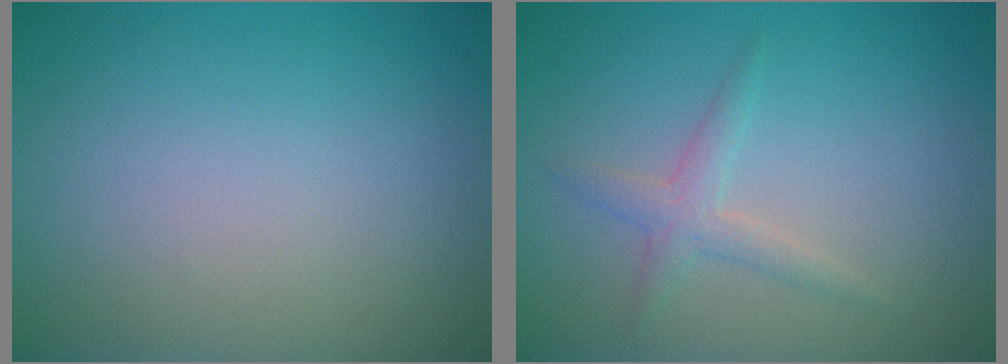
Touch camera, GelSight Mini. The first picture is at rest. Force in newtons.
{"total": 1.8, "press": 1.8, "slide": 0.1}